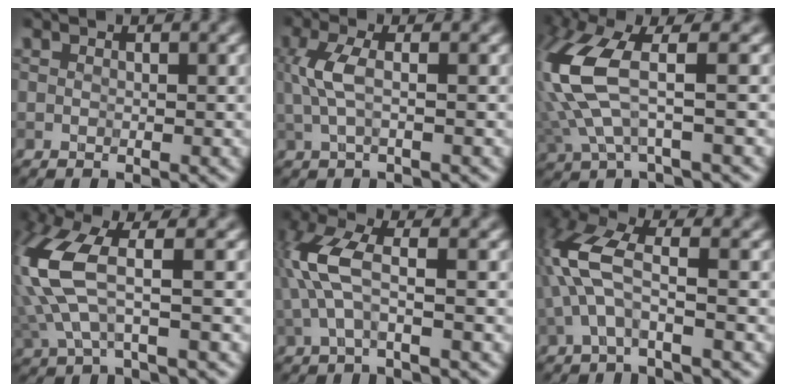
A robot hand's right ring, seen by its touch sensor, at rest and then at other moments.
{"total": 2.6, "force": [0.3, 0.7, 2.5], "torque": [-0.061, 0.010, 0.006]}
{"total": 8.5, "force": [0.8, 3.1, 7.9], "torque": [-0.206, 0.009, 0.016]}
{"total": 7.4, "force": [0.5, 2.6, 6.9], "torque": [-0.186, 0.012, 0.007]}
{"total": 4.7, "force": [-0.1, 1.6, 4.4], "torque": [-0.118, 0.020, -0.007]}
{"total": 5.5, "force": [-1.1, 1.9, 5.0], "torque": [-0.130, 0.025, -0.028]}